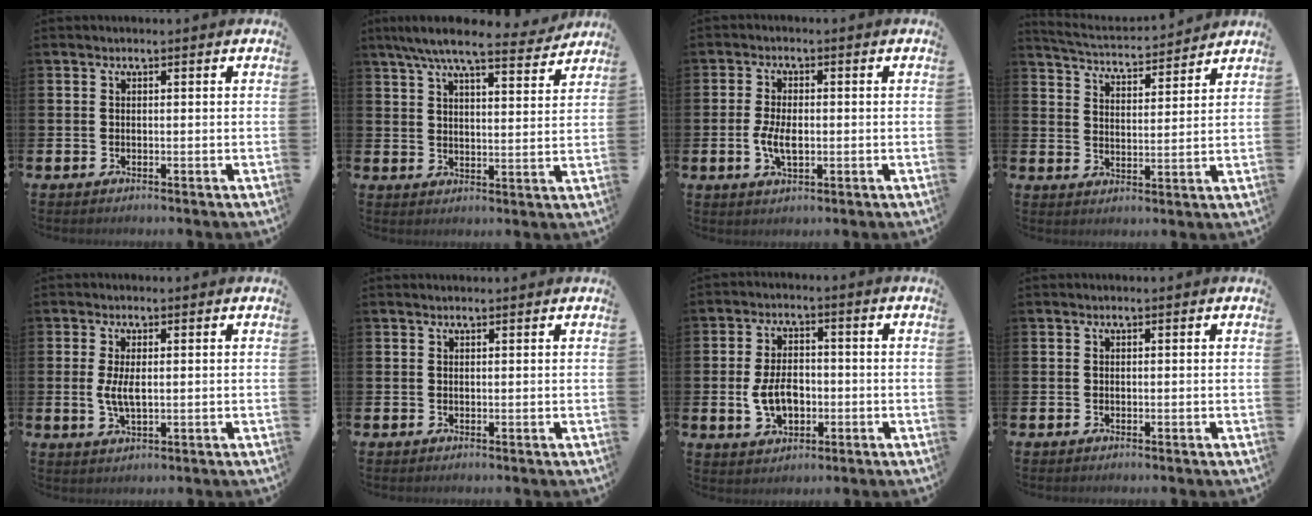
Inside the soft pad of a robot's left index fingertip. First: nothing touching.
{"total": 8.5, "force": [7.5, 1.2, 3.7], "torque": [-0.080, -0.035, 0.132]}
{"total": 4.3, "force": [-0.5, 2.2, 3.6], "torque": [-0.061, -0.001, -0.014]}
{"total": 4.2, "force": [4.2, 0.5, 0.1], "torque": [-0.024, -0.034, 0.070]}
{"total": 3.4, "force": [0.4, 1.3, 3.1], "torque": [-0.056, 0.003, 0.004]}
{"total": 0.5, "force": [0.5, 0.0, 0.1], "torque": [0.002, -0.001, 0.009]}
{"total": 5.8, "force": [-1.0, 3.8, 4.3], "torque": [-0.074, 0.003, -0.022]}
{"total": 0.0}